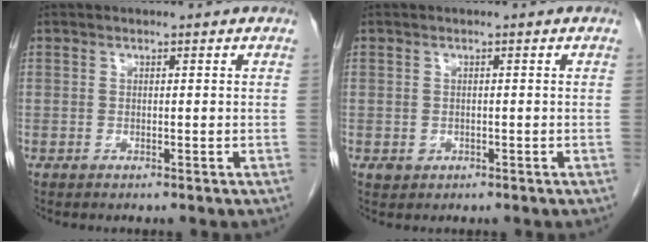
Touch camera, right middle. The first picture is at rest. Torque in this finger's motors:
{"motor_torque": [0.30, -0.09, 0.03, 0.01]}